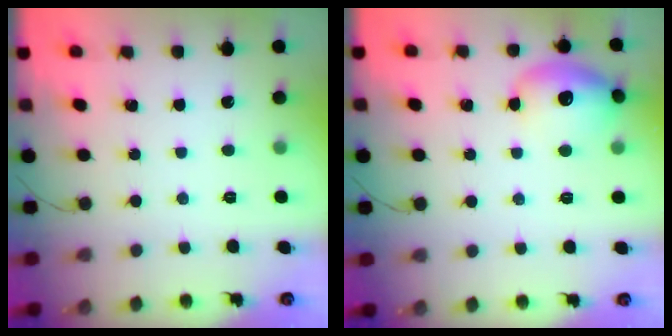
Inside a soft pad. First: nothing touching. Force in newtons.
{"total": 13.4, "press": 12.5, "slide": 5.0}